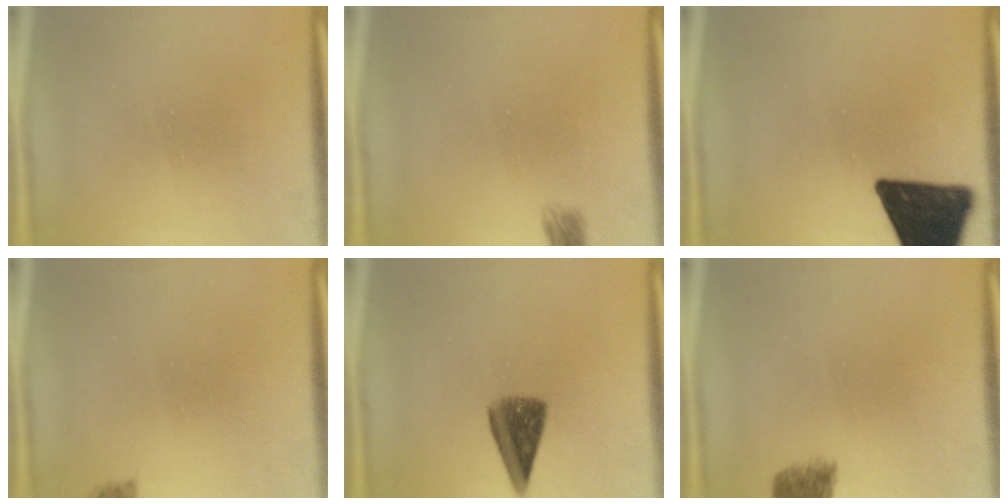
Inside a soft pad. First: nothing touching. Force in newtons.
{"total": 1.6}
{"total": 16.3}
{"total": 1.8}
{"total": 5.6}
{"total": 4.3}